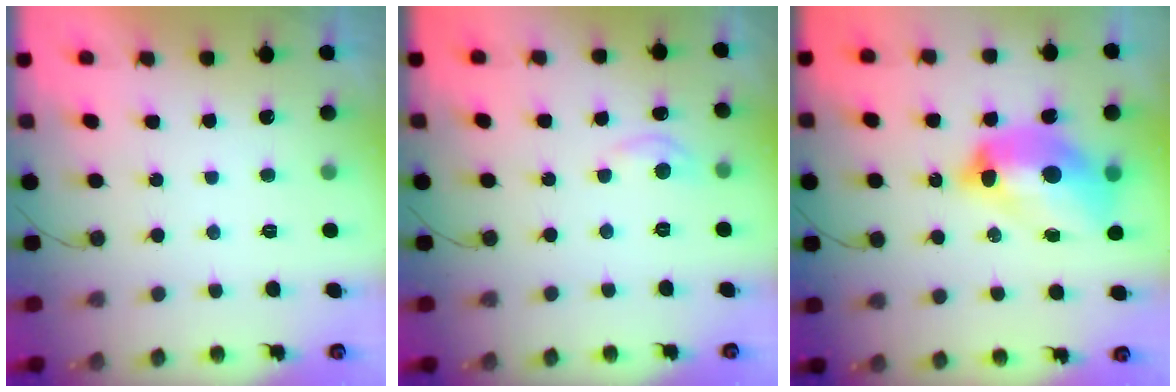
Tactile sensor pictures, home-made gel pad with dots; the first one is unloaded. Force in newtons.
{"total": 4.8, "press": 4.7, "slide": 0.6}
{"total": 15.6, "press": 15.5, "slide": 1.4}